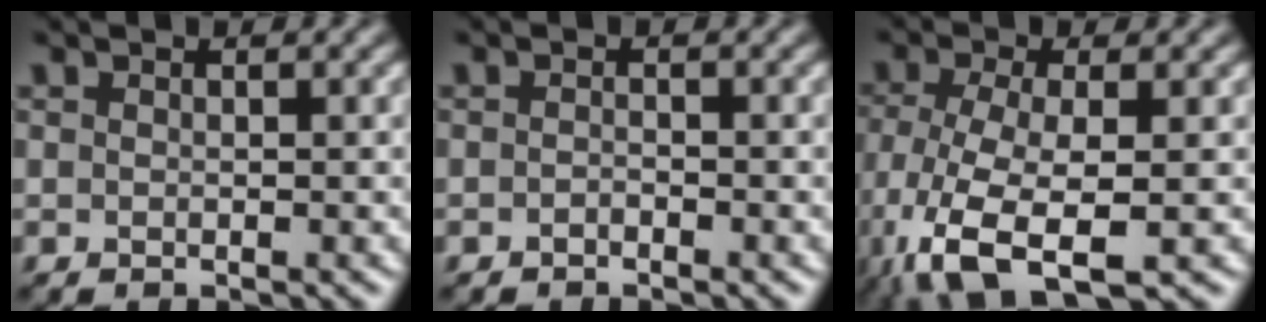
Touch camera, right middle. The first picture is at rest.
{"total": 0.6, "force": [-0.5, 0.2, 0.3], "torque": [-0.006, 0.000, -0.009]}
{"total": 8.4, "force": [-3.7, 3.2, 6.7], "torque": [-0.155, -0.019, -0.072]}